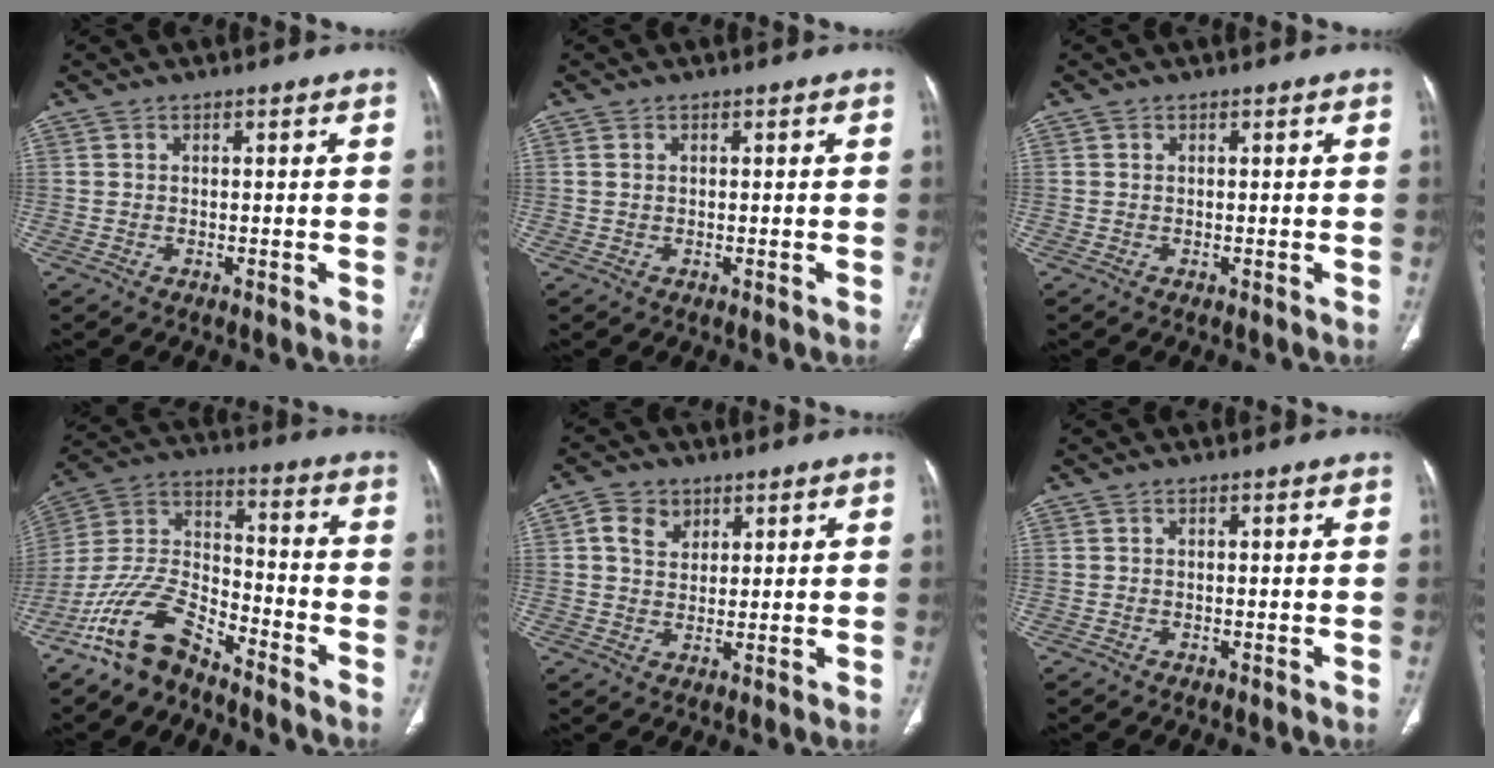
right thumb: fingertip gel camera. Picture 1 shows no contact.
{"total": 1.0, "force": [0.3, 0.7, 0.6], "torque": [-0.014, 0.001, 0.009]}
{"total": 0.0}
{"total": 13.7, "force": [-10.3, 5.5, 7.2], "torque": [-0.139, 0.079, -0.204]}
{"total": 5.2, "force": [2.2, 4.1, 2.3], "torque": [-0.023, -0.005, 0.040]}
{"total": 0.0}